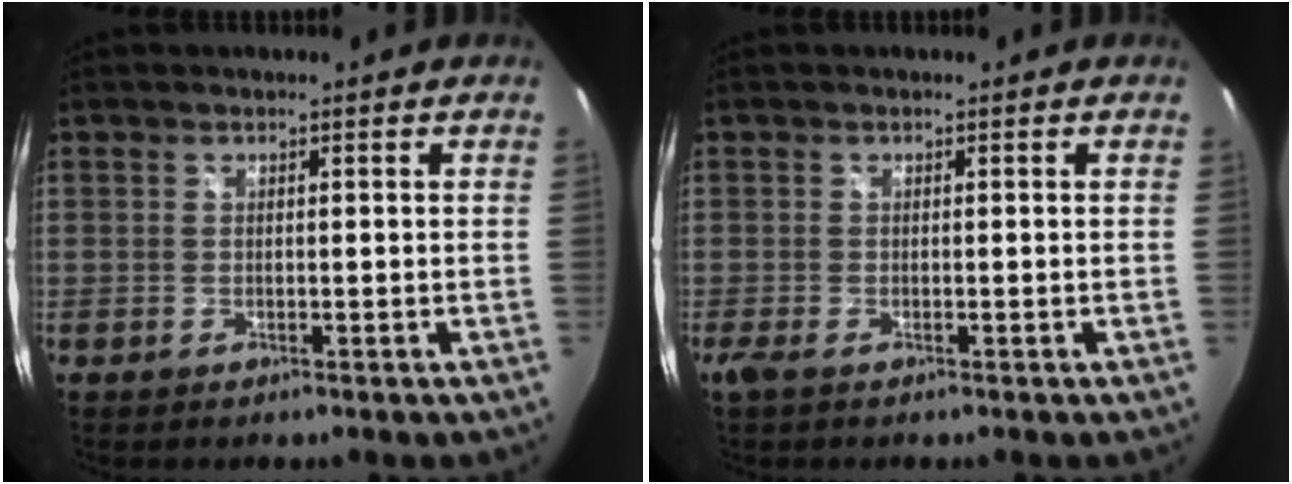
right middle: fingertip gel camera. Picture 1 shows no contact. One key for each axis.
{"total": 1.2, "fx": -0.7, "fy": 0.0, "fz": 1.0, "tx": -0.022, "ty": -0.004, "tz": -0.015}